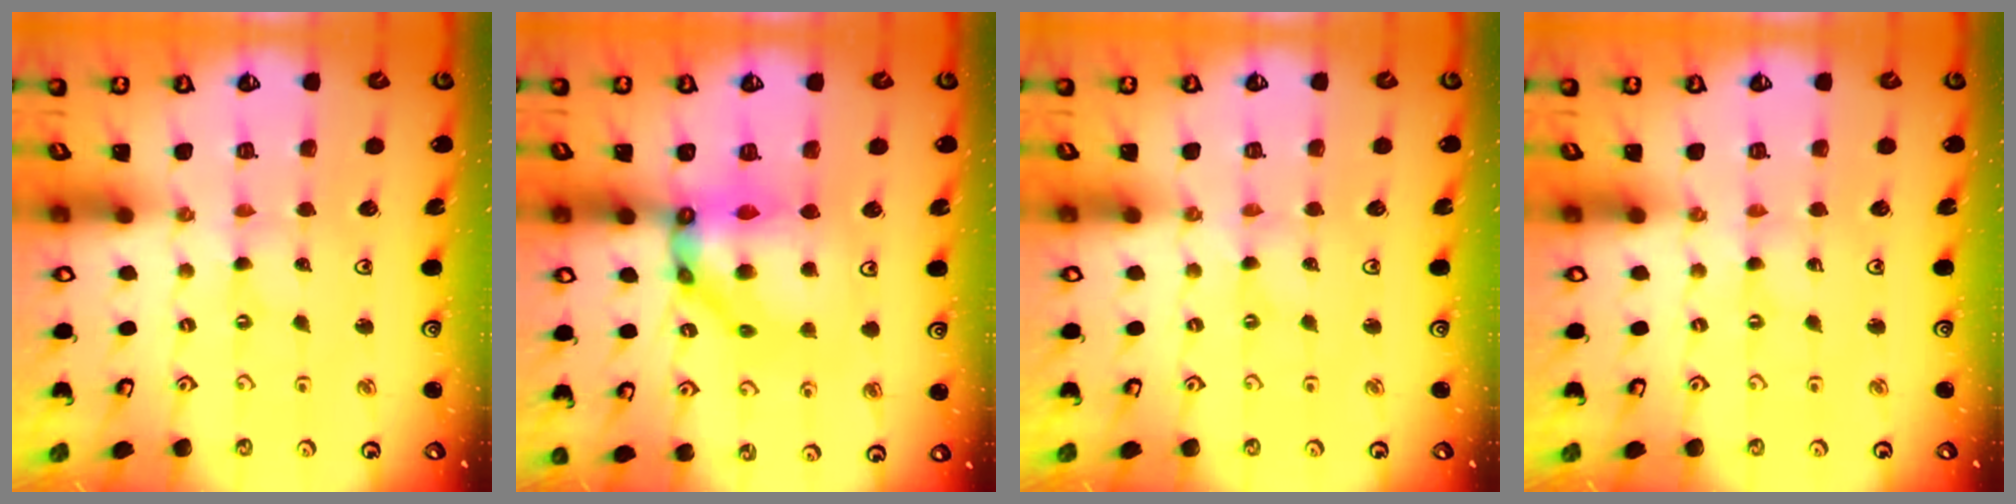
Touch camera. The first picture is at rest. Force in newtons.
{"total": 13.9, "press": 13.8, "slide": 1.4}
{"total": 0.0}
{"total": 0.0}